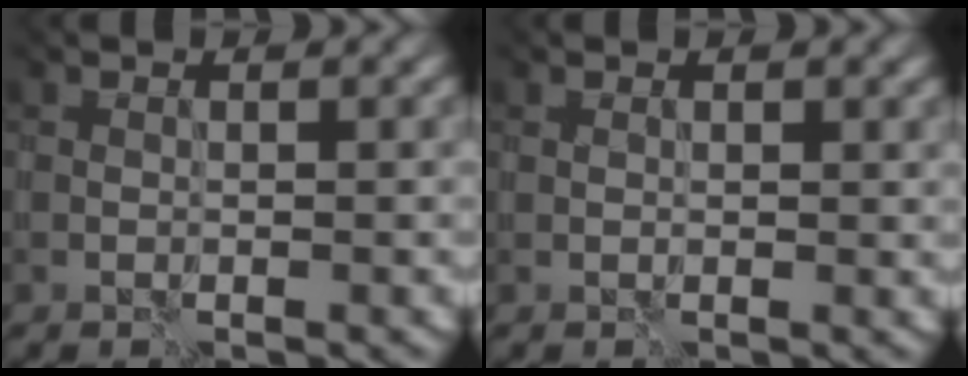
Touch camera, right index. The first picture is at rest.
{"total": 0.0}